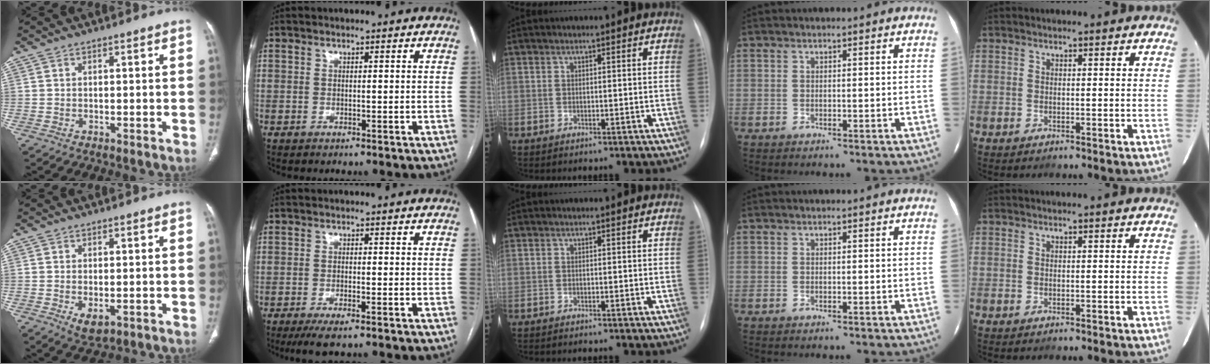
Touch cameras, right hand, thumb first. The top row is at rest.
{"thumb": {"total": 3.4, "force": [-1.0, 1.7, 2.7], "torque": [-0.047, -0.008, -0.007]}, "index": {"total": 4.1, "force": [-2.7, 0.6, 3.0], "torque": [-0.055, -0.010, -0.047]}, "middle": {"total": 0.7, "force": [-0.7, 0.0, 0.2], "torque": [-0.007, -0.003, -0.011]}}